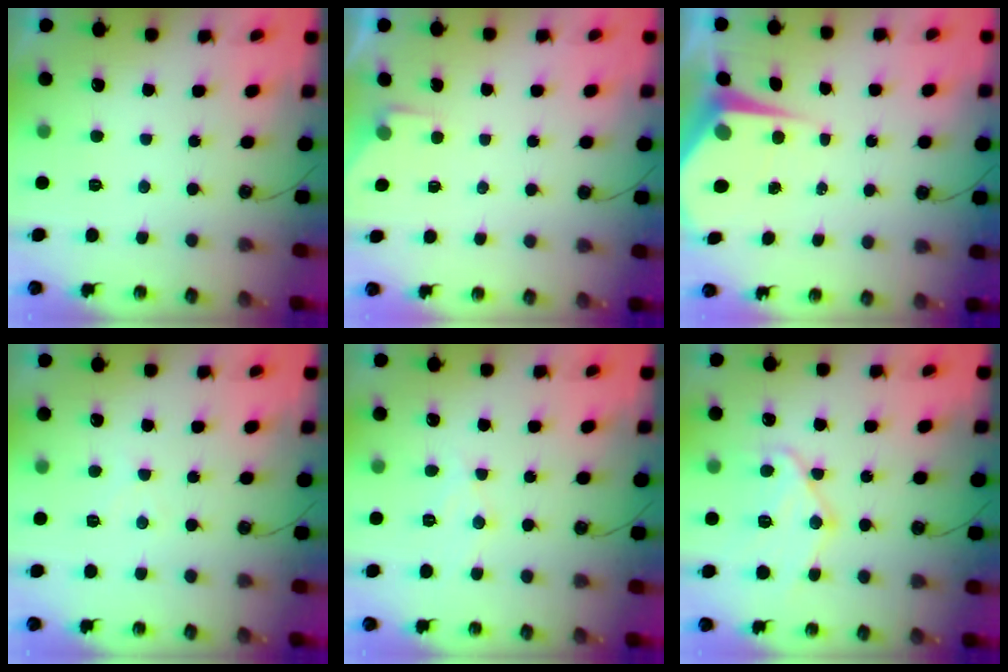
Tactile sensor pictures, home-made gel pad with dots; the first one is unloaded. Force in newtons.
{"total": 2.6, "press": 2.6, "slide": 0.5}
{"total": 6.6, "press": 6.6, "slide": 0.5}
{"total": 3.2, "press": 3.2, "slide": 0.5}
{"total": 7.5, "press": 7.5, "slide": 0.2}
{"total": 13.9, "press": 13.8, "slide": 1.4}